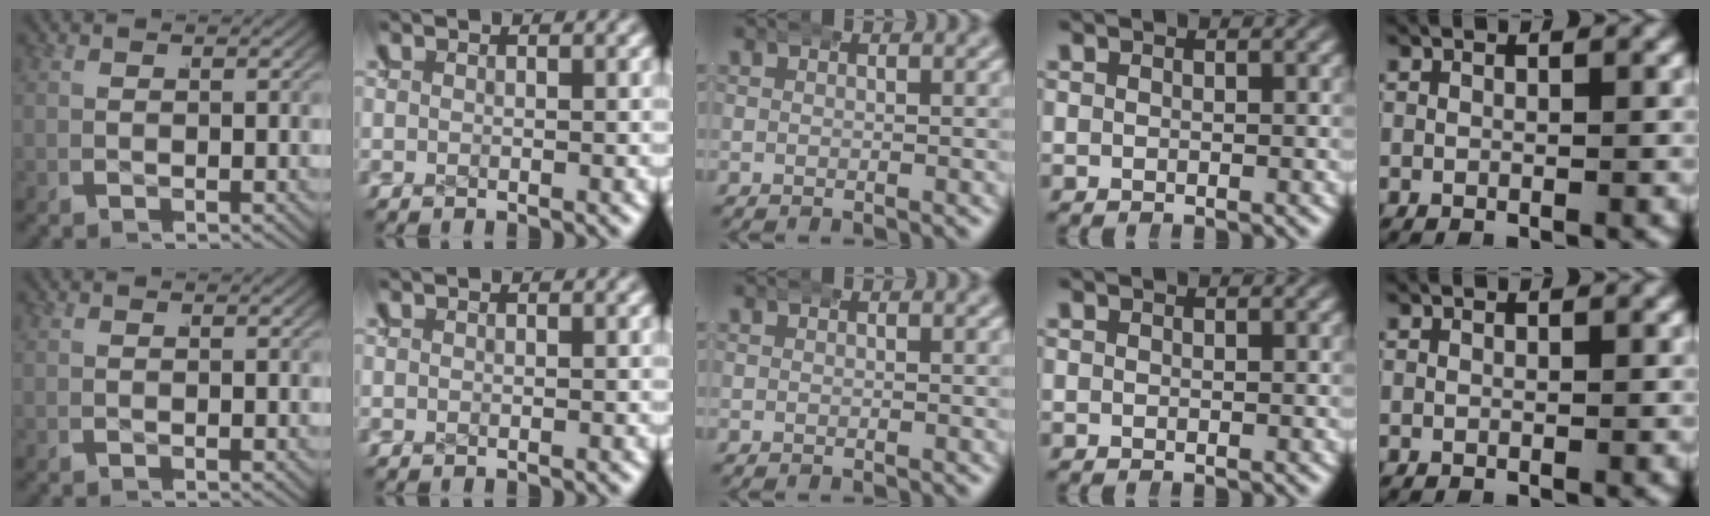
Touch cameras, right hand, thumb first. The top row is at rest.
{}